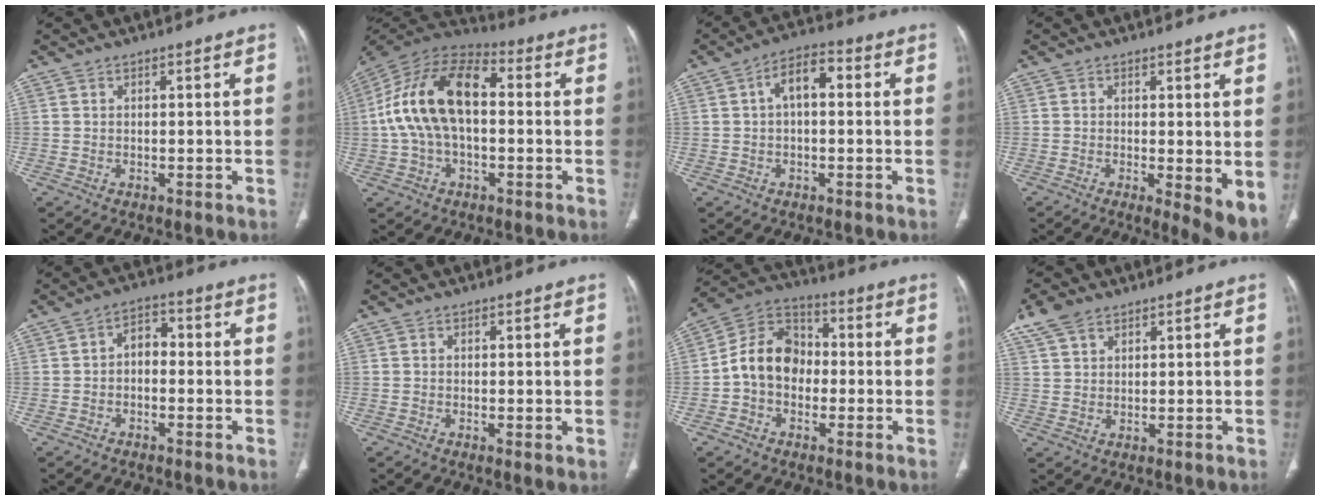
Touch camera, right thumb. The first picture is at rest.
{"total": 17.6, "force": [0.7, 10.0, 14.4], "torque": [-0.272, 0.043, 0.005]}
{"total": 6.6, "force": [0.8, 3.6, 5.5], "torque": [-0.083, 0.025, 0.004]}
{"total": 5.8, "force": [-0.5, 1.6, 5.6], "torque": [-0.084, -0.019, -0.008]}
{"total": 4.4, "force": [-0.7, 3.1, 3.1], "torque": [-0.037, 0.024, -0.024]}
{"total": 1.1, "force": [0.0, 0.2, 1.0], "torque": [-0.023, -0.007, -0.002]}
{"total": 11.2, "force": [-1.3, 8.8, 6.8], "torque": [-0.101, 0.039, -0.038]}
{"total": 5.9, "force": [4.1, 3.2, 2.8], "torque": [-0.055, 0.002, 0.088]}